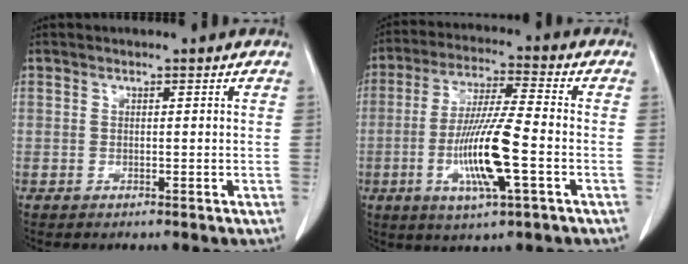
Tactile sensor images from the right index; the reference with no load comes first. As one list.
[{"total": 13.4, "force": [-3.6, 1.1, 12.9], "torque": [-0.253, -0.011, -0.067]}]